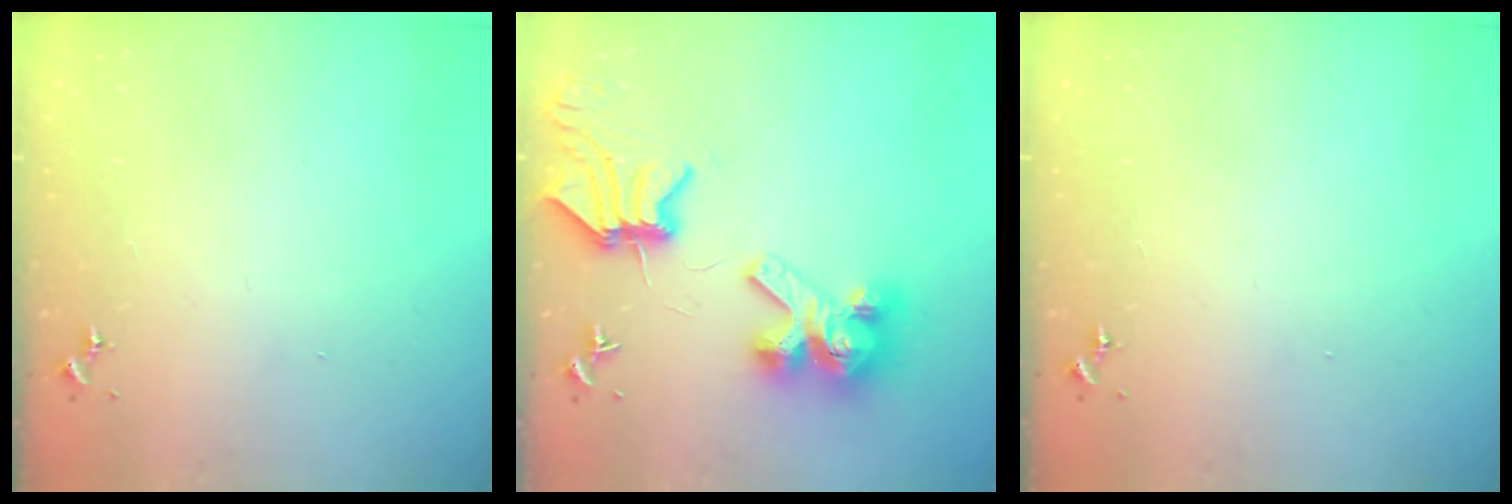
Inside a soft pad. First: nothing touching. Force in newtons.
{"total": 11.0, "press": 10.9, "slide": 1.5}
{"total": 0.0}